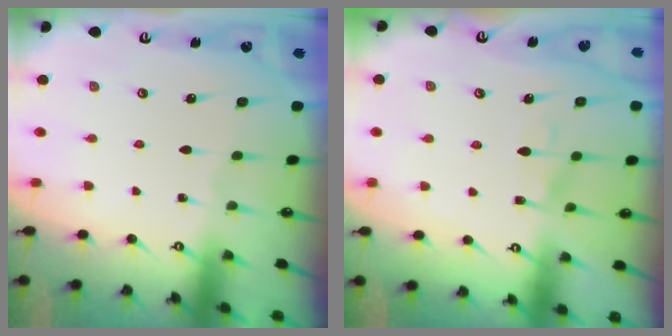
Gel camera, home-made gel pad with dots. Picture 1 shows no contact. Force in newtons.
{"total": 6.8, "press": 6.7, "slide": 0.7}